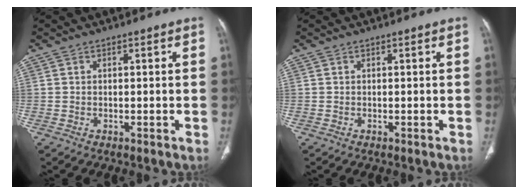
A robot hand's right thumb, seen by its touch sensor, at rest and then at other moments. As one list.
[{"total": 0.0}]